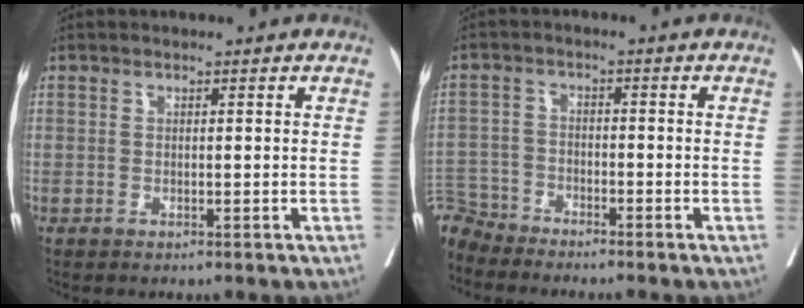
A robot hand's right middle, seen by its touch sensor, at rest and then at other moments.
{"total": 5.4, "force": [-5.3, 0.2, -1.0], "torque": [0.018, -0.005, -0.104]}